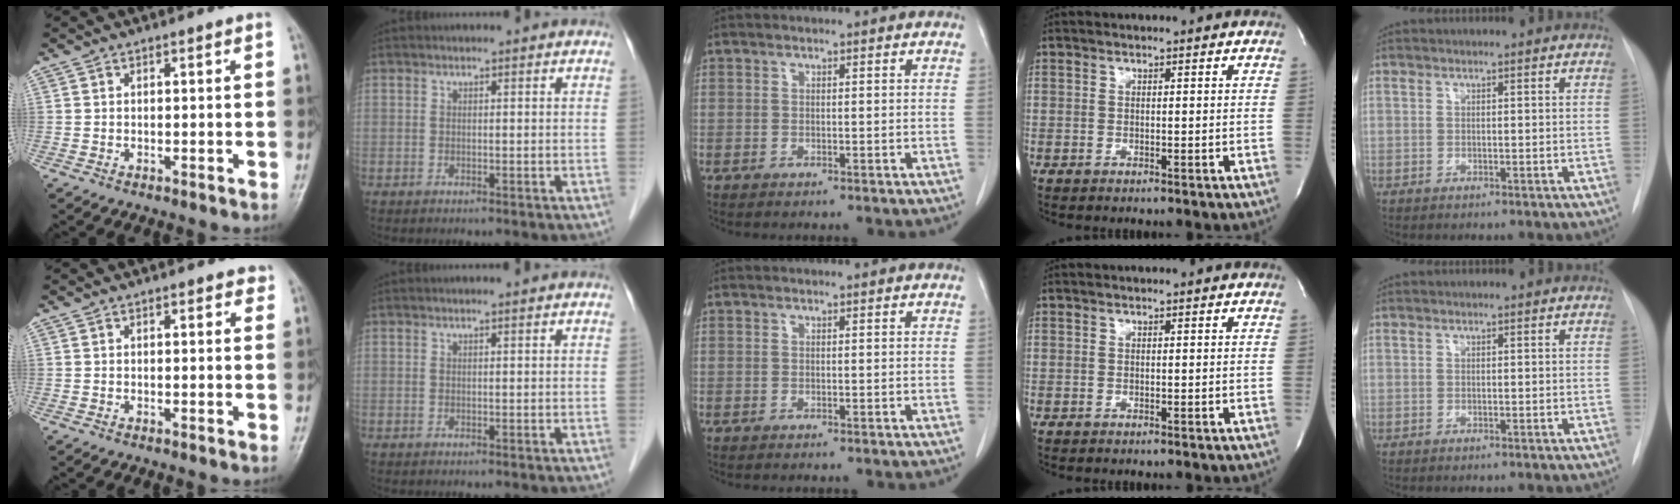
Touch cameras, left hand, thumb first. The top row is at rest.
{"thumb": {"total": 1.7, "force": [1.1, 0.9, 0.9], "torque": [0.003, -0.003, 0.008]}, "index": {"total": 0.6, "force": [0.5, -0.1, 0.4], "torque": [-0.010, 0.002, 0.012]}}